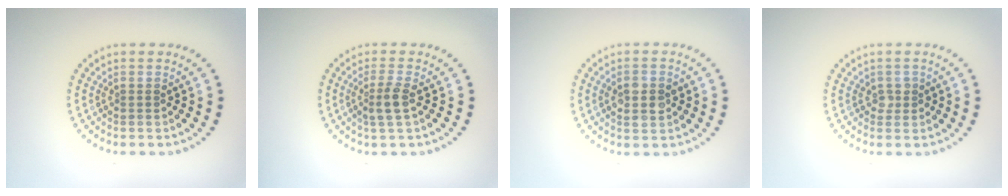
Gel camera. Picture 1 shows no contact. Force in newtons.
{"total": 2.2, "press": 1.9, "slide": 1.0}
{"total": 2.8, "press": 2.8, "slide": 0.1}
{"total": 1.0, "press": 1.0, "slide": 0.2}